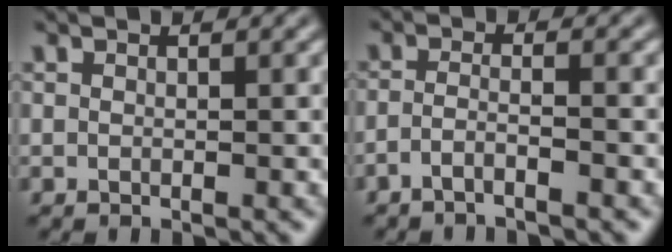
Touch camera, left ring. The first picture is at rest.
{"total": 2.0, "force": [-1.4, 0.3, 1.4], "torque": [-0.024, -0.001, -0.037]}